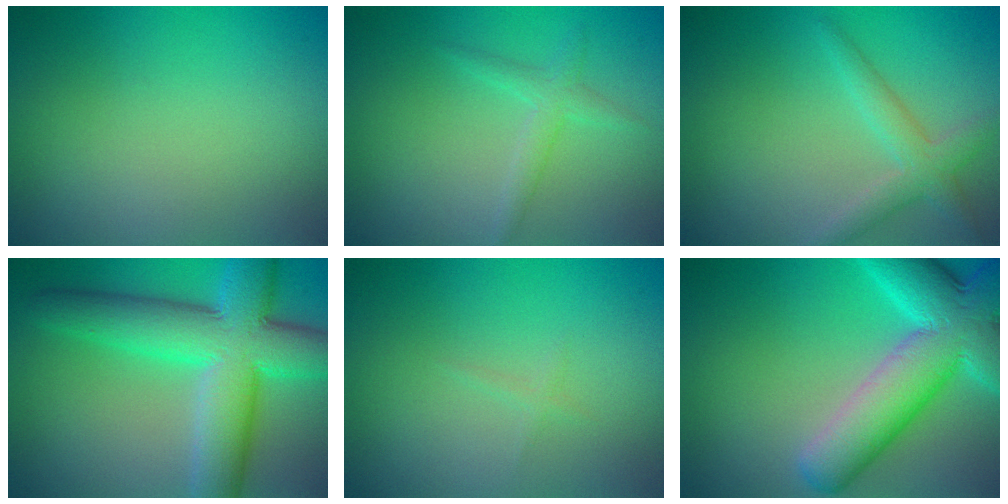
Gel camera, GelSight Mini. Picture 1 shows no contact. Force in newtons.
{"total": 1.7, "press": 1.7, "slide": 0.1}
{"total": 2.8, "press": 2.8, "slide": 0.1}
{"total": 10.8, "press": 10.8, "slide": 0.3}
{"total": 0.5, "press": 0.5, "slide": 0.0}
{"total": 10.2, "press": 10.2, "slide": 0.5}